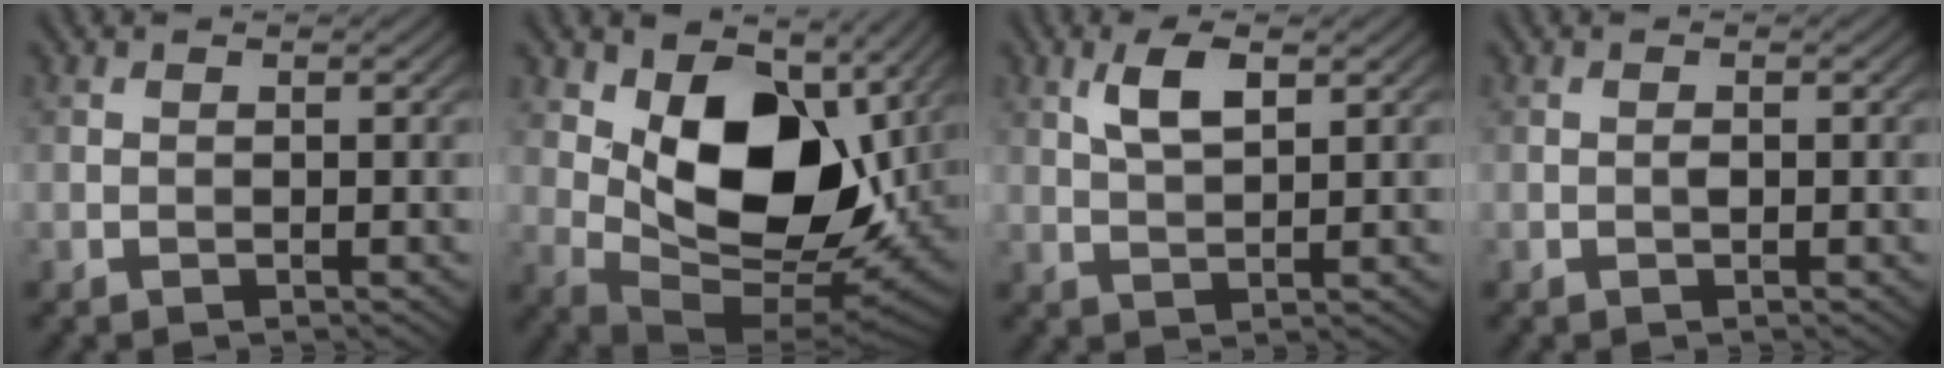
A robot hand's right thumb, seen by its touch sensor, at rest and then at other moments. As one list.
[{"total": 15.9, "force": [3.2, 9.8, 12.2], "torque": [-0.193, -0.017, 0.071]}, {"total": 4.4, "force": [2.0, 1.5, 3.6], "torque": [-0.079, 0.001, 0.041]}, {"total": 0.7, "force": [0.0, 0.2, 0.6], "torque": [-0.012, 0.000, -0.001]}]